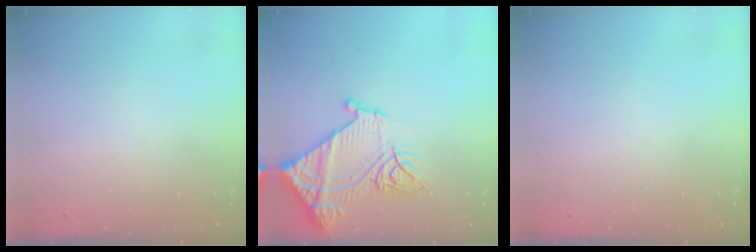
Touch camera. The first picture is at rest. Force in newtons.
{"total": 19.9, "press": 19.8, "slide": 2.1}
{"total": 0.0}